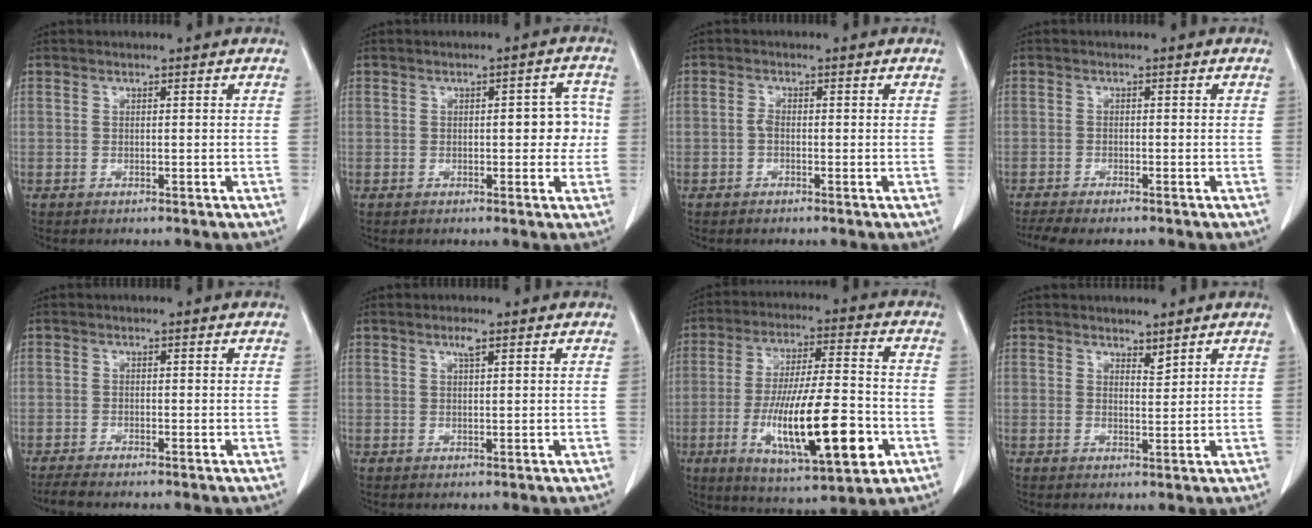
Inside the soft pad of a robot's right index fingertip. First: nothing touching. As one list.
[{"total": 4.7, "force": [0.0, 2.1, 4.2], "torque": [-0.041, 0.018, 0.000]}, {"total": 1.1, "force": [-0.3, 0.5, 0.9], "torque": [-0.016, 0.004, -0.008]}, {"total": 5.0, "force": [-4.1, 0.7, 2.6], "torque": [-0.042, -0.009, -0.065]}, {"total": 3.4, "force": [-2.9, 0.2, 1.7], "torque": [-0.029, -0.008, -0.047]}, {"total": 1.5, "force": [0.9, 0.1, 1.2], "torque": [-0.024, 0.002, 0.017]}, {"total": 19.1, "force": [-5.6, 3.7, 17.8], "torque": [-0.323, -0.017, -0.084]}, {"total": 1.6, "force": [1.5, 0.4, 0.5], "torque": [-0.009, -0.007, 0.027]}]